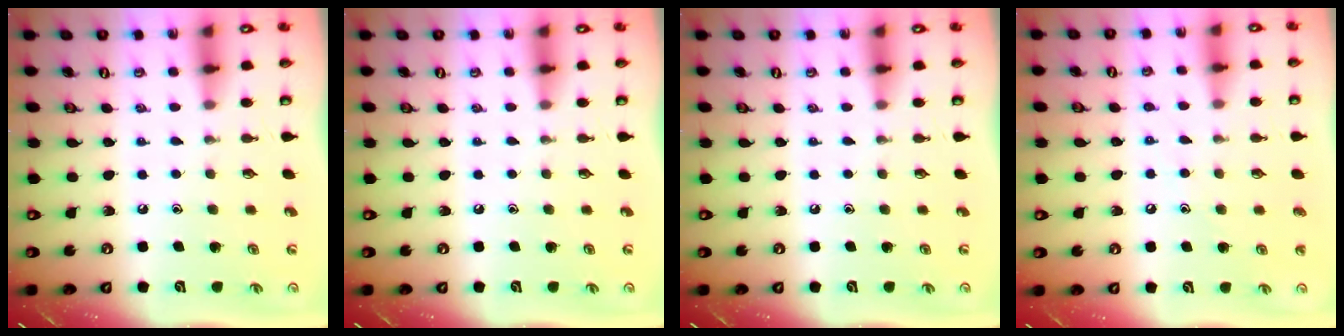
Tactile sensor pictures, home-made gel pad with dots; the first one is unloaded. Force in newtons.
{"total": 0.0}
{"total": 0.0}
{"total": 5.8, "press": 5.8, "slide": 0.7}